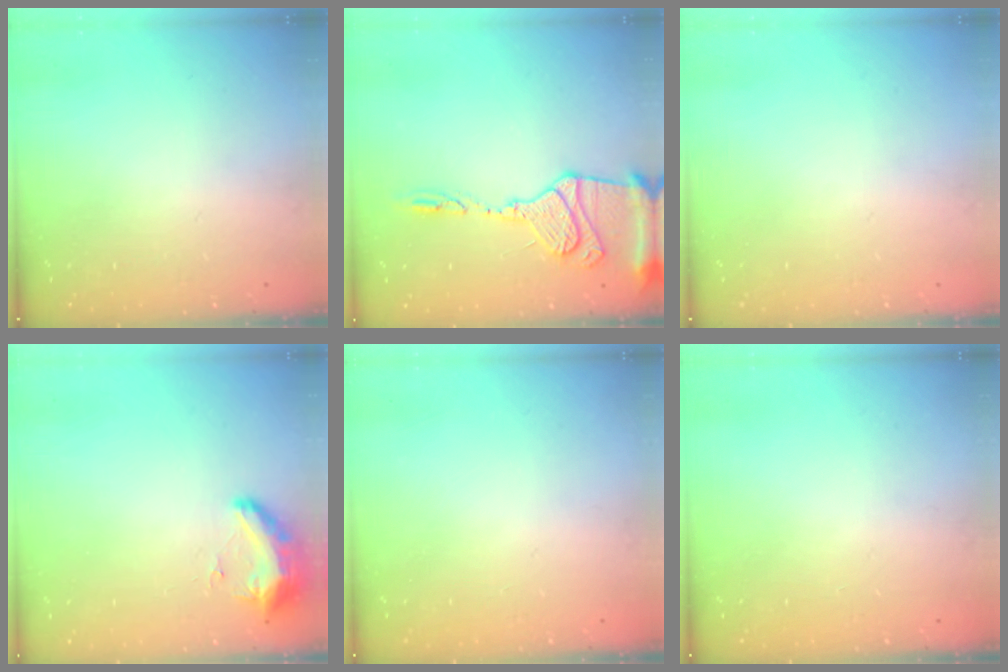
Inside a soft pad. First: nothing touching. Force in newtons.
{"total": 14.7, "press": 14.6, "slide": 1.8}
{"total": 0.0}
{"total": 14.6, "press": 10.5, "slide": 10.2}
{"total": 0.0}
{"total": 0.0}